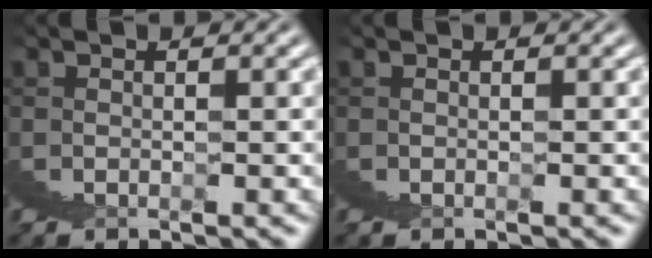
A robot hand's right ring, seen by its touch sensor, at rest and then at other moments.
{"total": 0.0}